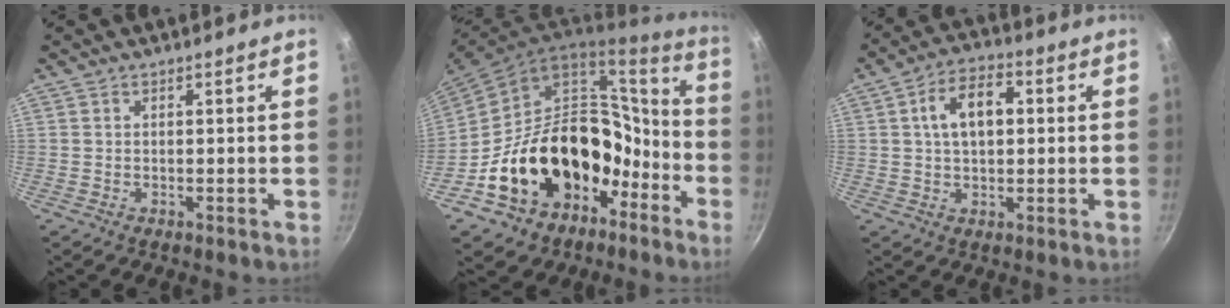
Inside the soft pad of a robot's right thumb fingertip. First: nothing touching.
{"total": 27.3, "force": [-9.9, 19.9, 15.9], "torque": [-0.227, 0.107, -0.138]}
{"total": 9.3, "force": [1.6, 5.5, 7.3], "torque": [-0.102, 0.018, 0.020]}